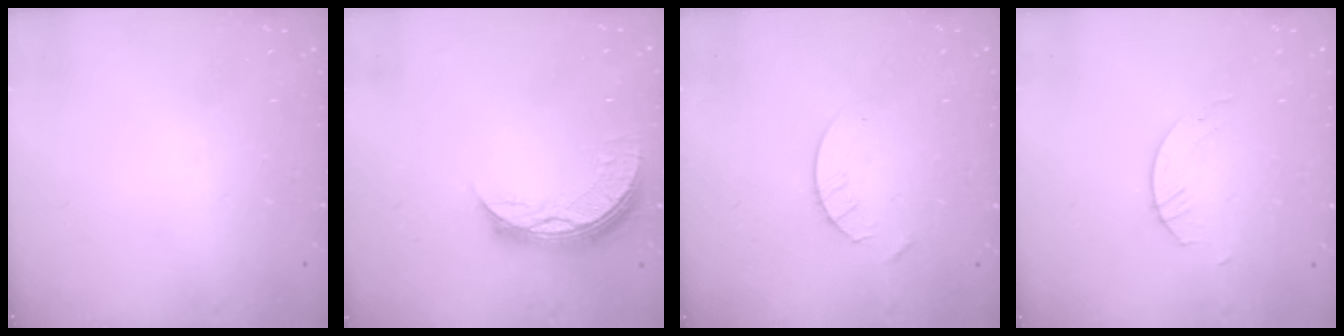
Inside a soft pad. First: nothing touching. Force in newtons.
{"total": 8.4, "press": 8.4, "slide": 0.8}
{"total": 3.8, "press": 3.7, "slide": 0.5}
{"total": 2.6, "press": 2.6, "slide": 0.2}